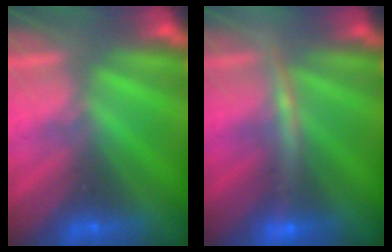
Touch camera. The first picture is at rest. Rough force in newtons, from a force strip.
{"total": 2.5}